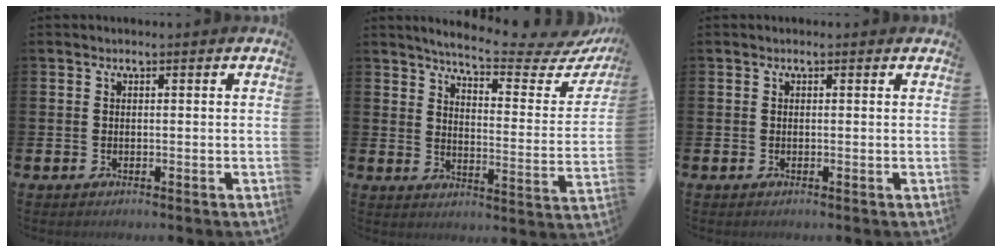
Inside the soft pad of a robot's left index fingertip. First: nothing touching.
{"total": 6.7, "force": [6.0, 0.3, 3.1], "torque": [-0.065, -0.050, 0.093]}
{"total": 0.0}